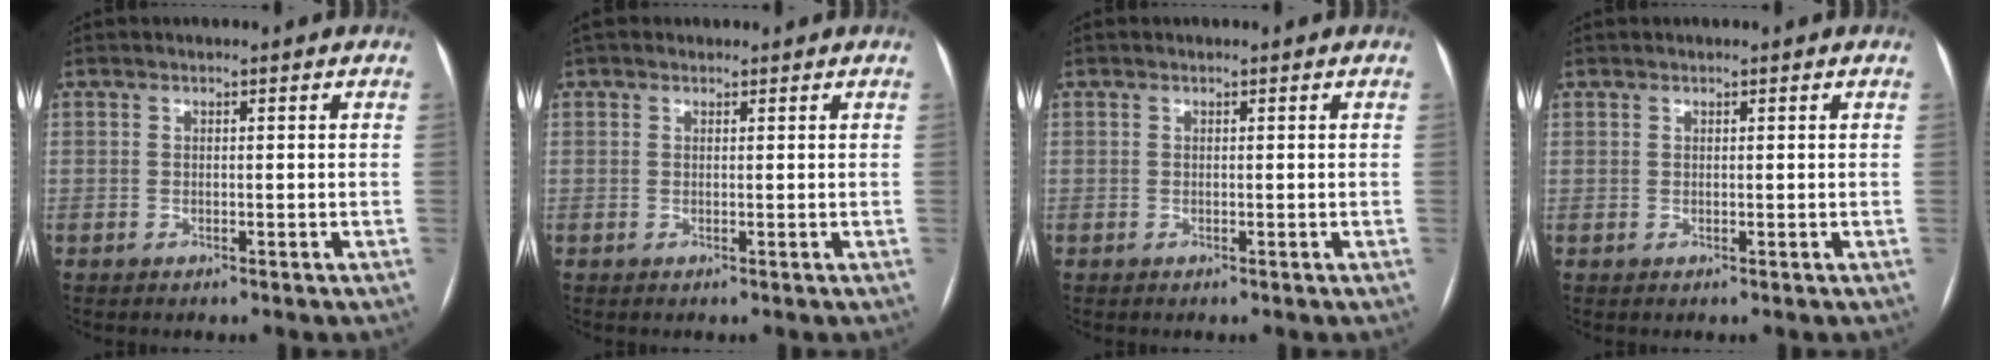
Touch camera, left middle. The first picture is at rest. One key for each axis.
{"total": 1.3, "fx": 1.0, "fy": 0.8, "fz": 0.2, "tx": -0.006, "ty": 0.019, "tz": 0.014}
{"total": 0.0}
{"total": 0.5, "fx": 0.4, "fy": 0.4, "fz": 0.0, "tx": 0.002, "ty": 0.003, "tz": 0.007}